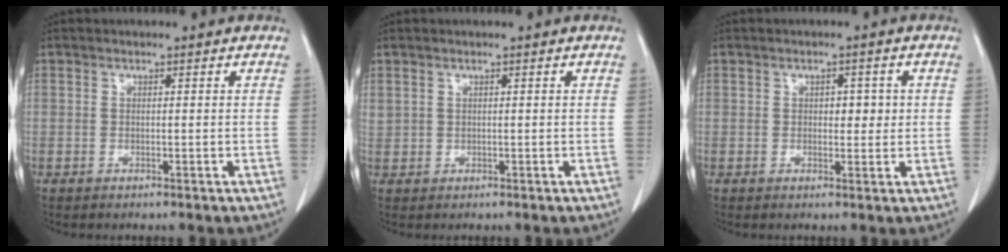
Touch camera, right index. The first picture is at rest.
{"total": 1.3, "force": [0.8, 1.0, 0.4], "torque": [-0.009, 0.012, 0.019]}
{"total": 2.7, "force": [0.4, 1.5, 2.2], "torque": [-0.025, 0.002, 0.004]}